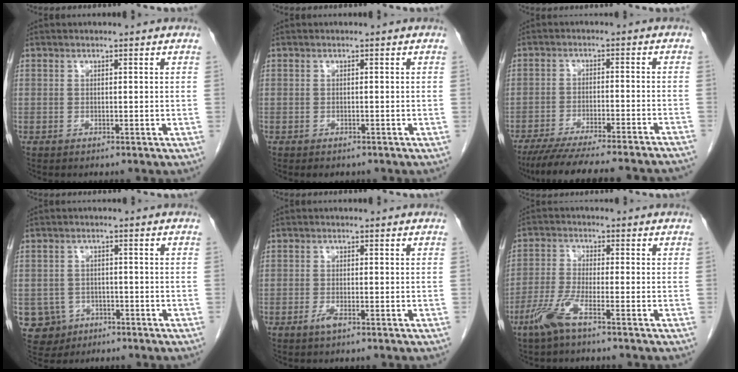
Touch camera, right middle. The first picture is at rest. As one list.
[{"total": 1.6, "force": [-1.2, 0.8, 0.6], "torque": [-0.008, -0.002, -0.012]}, {"total": 22.8, "force": [-20.7, 0.9, 9.6], "torque": [-0.114, -0.037, -0.277]}, {"total": 5.4, "force": [-2.2, 4.9, 0.4], "torque": [-0.012, 0.008, -0.029]}, {"total": 1.5, "force": [-0.9, 0.2, 1.2], "torque": [-0.028, -0.003, -0.017]}, {"total": 5.2, "force": [-3.4, 0.2, 4.0], "torque": [-0.094, -0.008, -0.075]}]